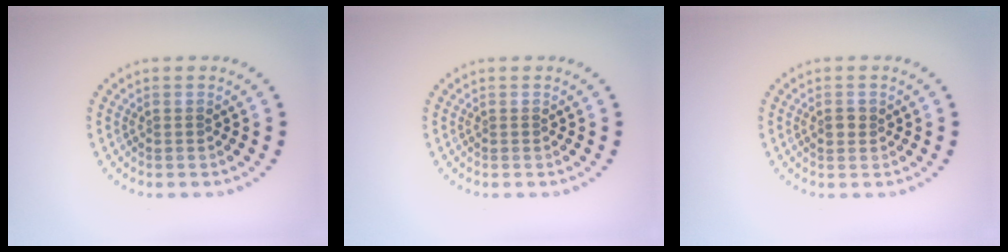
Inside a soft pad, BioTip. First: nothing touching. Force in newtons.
{"total": 0.0}
{"total": 1.2, "press": 1.1, "slide": 0.2}